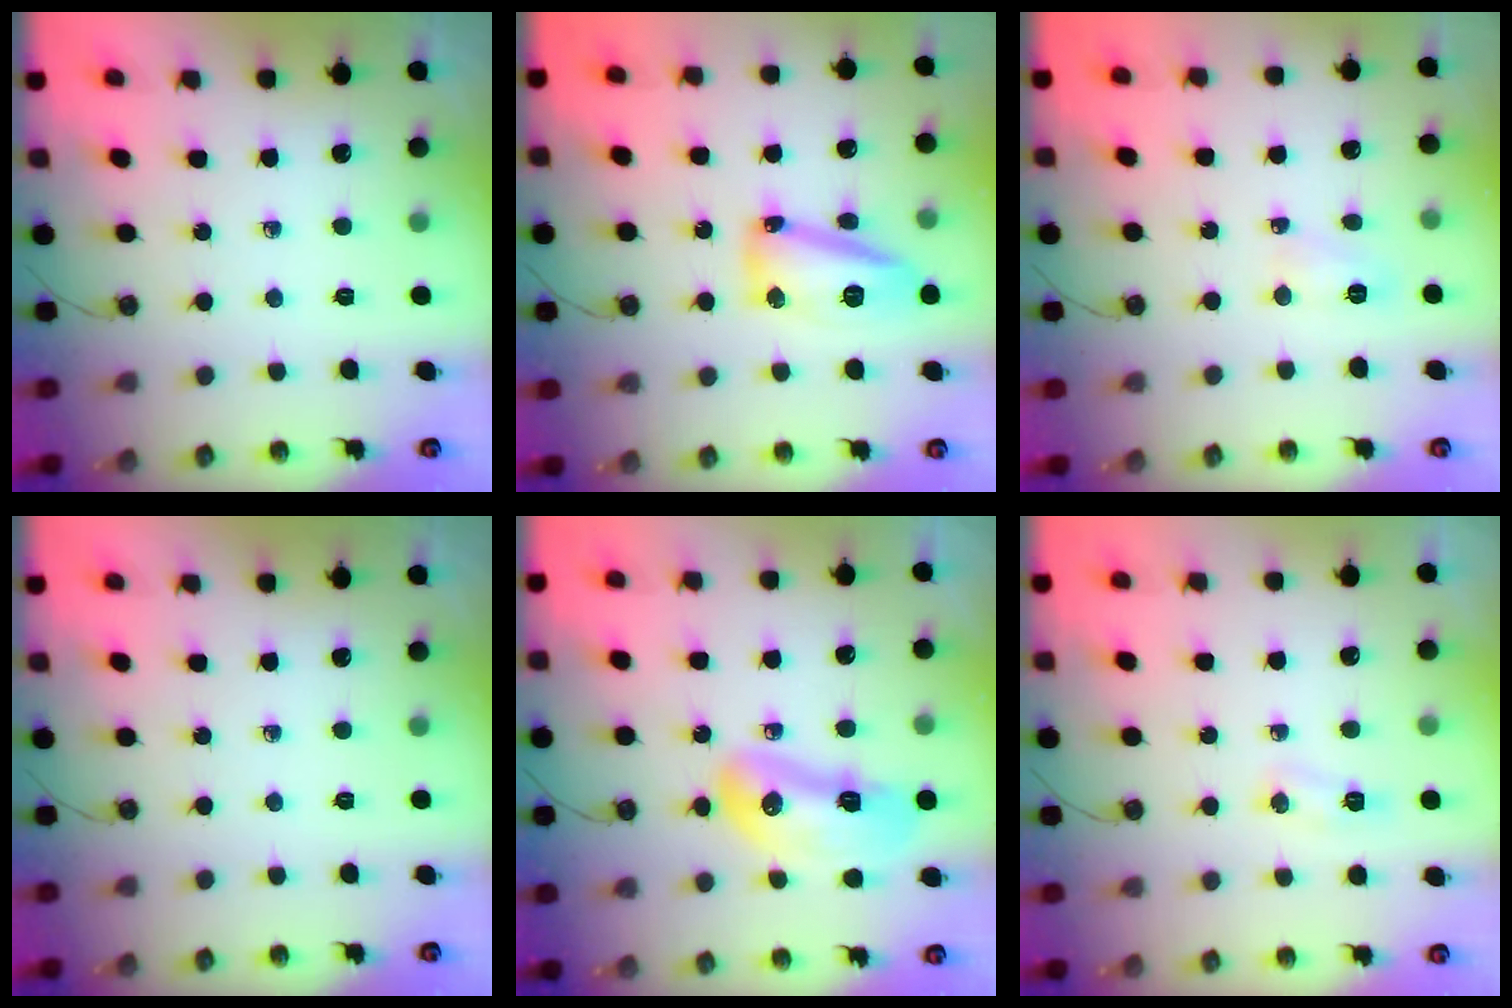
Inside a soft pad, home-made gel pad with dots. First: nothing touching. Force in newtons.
{"total": 14.4, "press": 14.4, "slide": 0.8}
{"total": 3.7, "press": 3.6, "slide": 0.7}
{"total": 0.0}
{"total": 13.1, "press": 13.0, "slide": 1.3}
{"total": 4.7, "press": 4.5, "slide": 1.5}